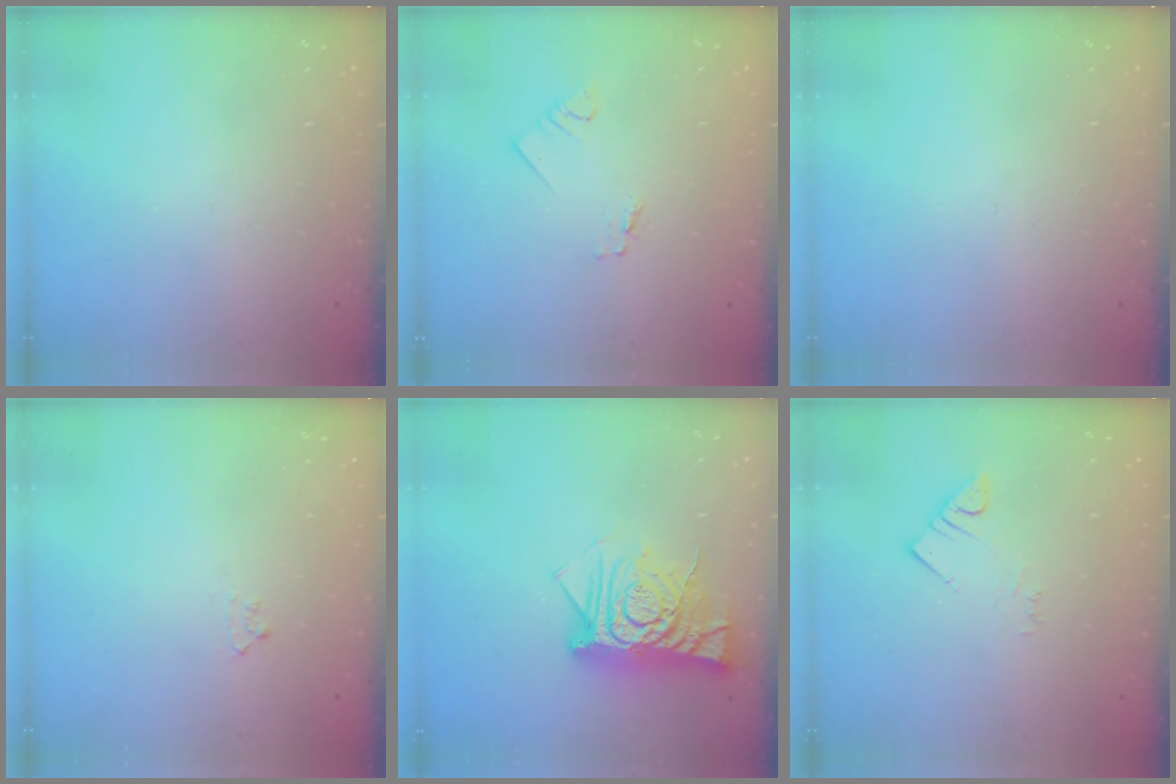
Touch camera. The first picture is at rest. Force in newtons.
{"total": 1.2, "press": 1.2, "slide": 0.1}
{"total": 0.0}
{"total": 4.6, "press": 4.5, "slide": 0.5}
{"total": 12.6, "press": 12.6, "slide": 1.1}
{"total": 2.8, "press": 2.8, "slide": 0.2}